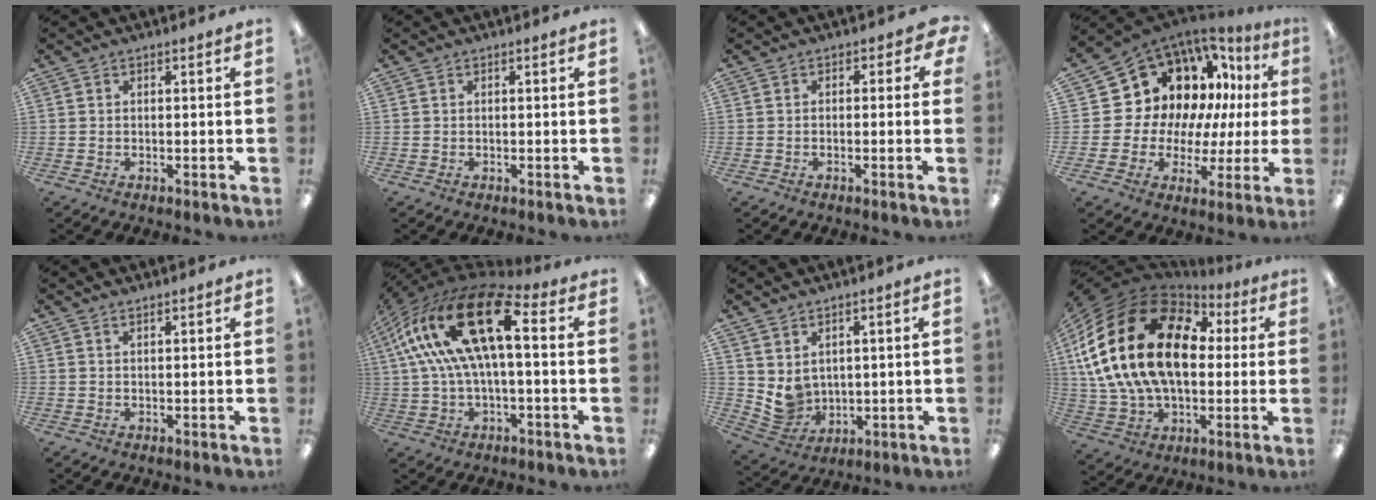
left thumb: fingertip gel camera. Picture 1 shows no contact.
{"total": 0.0}
{"total": 2.1, "force": [-0.8, 1.3, 1.5], "torque": [-0.018, 0.006, -0.018]}
{"total": 15.9, "force": [6.2, 13.1, 6.4], "torque": [-0.122, -0.046, 0.135]}
{"total": 0.9, "force": [0.9, 0.0, 0.2], "torque": [-0.005, -0.001, 0.017]}
{"total": 25.3, "force": [6.2, 11.2, 21.9], "torque": [-0.429, -0.008, 0.103]}
{"total": 5.8, "force": [3.1, 4.7, 1.5], "torque": [-0.045, -0.021, 0.066]}
{"total": 26.2, "force": [5.0, 17.2, 19.1], "torque": [-0.409, 0.001, 0.092]}